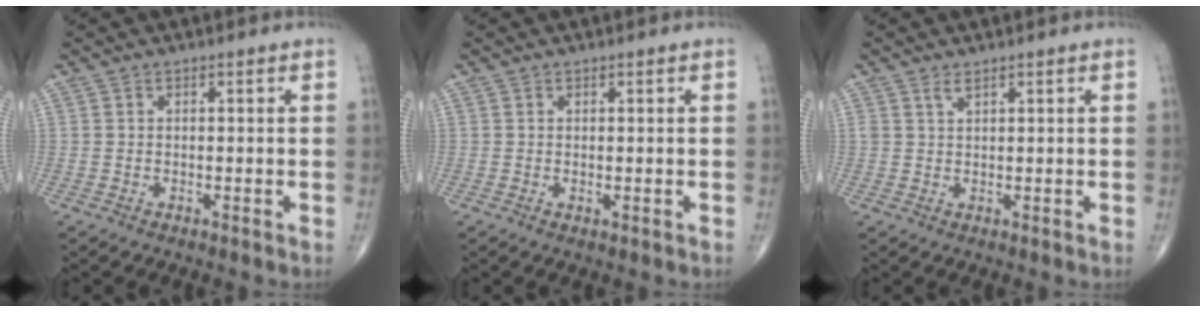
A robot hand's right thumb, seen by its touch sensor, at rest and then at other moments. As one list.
[{"total": 0.6, "force": [0.0, 0.2, 0.5], "torque": [-0.013, -0.004, 0.001]}, {"total": 1.3, "force": [1.0, 0.4, 0.7], "torque": [-0.010, -0.004, 0.021]}]